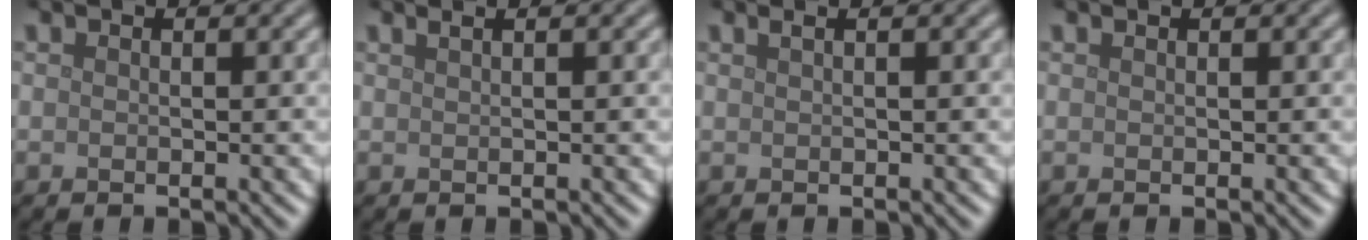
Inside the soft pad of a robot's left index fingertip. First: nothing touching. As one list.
[{"total": 2.0, "force": [1.2, 1.0, 1.2], "torque": [-0.003, 0.002, -0.004]}, {"total": 1.7, "force": [0.9, 0.9, 1.2], "torque": [-0.006, 0.002, -0.003]}, {"total": 0.0}]